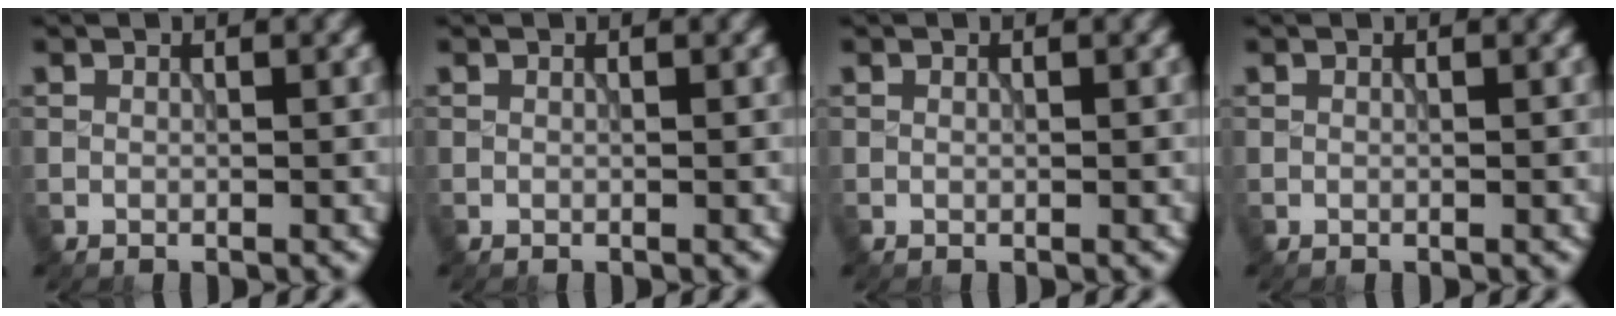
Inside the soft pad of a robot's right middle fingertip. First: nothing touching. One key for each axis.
{"total": 0.0}
{"total": 0.0}
{"total": 0.0}